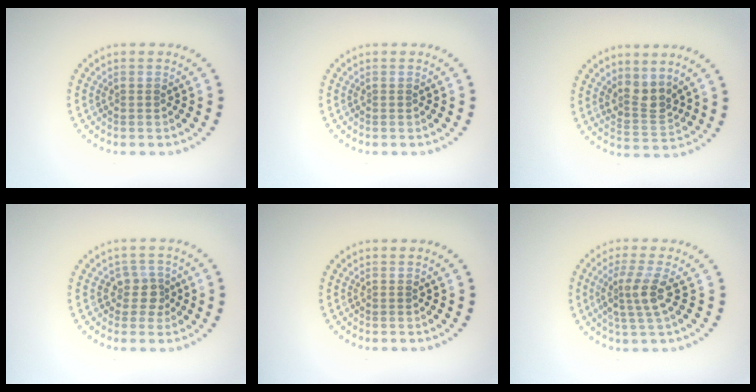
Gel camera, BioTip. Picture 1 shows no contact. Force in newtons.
{"total": 0.0}
{"total": 2.7, "press": 2.1, "slide": 1.7}
{"total": 2.0, "press": 1.6, "slide": 1.3}
{"total": 0.0}
{"total": 3.0, "press": 2.4, "slide": 1.8}